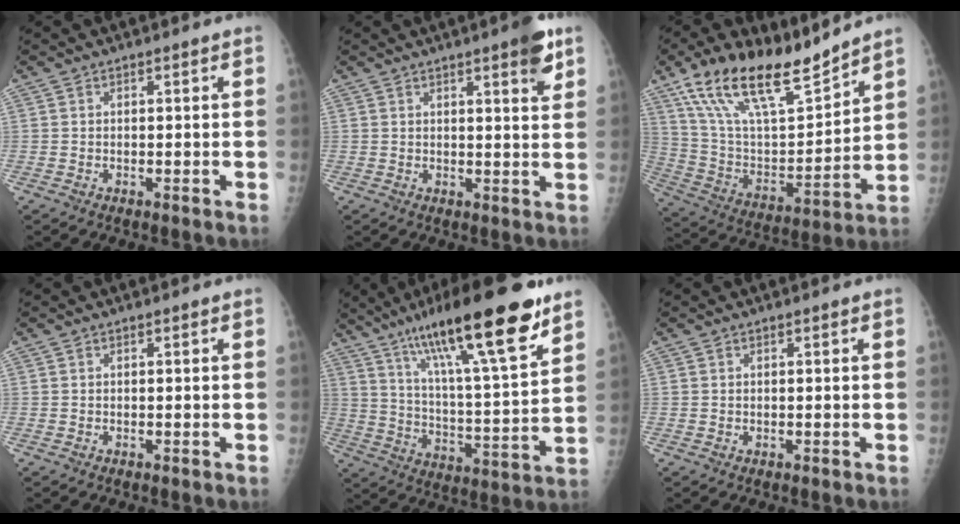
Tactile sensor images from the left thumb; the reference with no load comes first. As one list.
[{"total": 5.4, "force": [3.3, 1.0, 4.2], "torque": [-0.048, -0.015, 0.039]}, {"total": 21.0, "force": [15.8, 6.4, 12.3], "torque": [-0.194, -0.063, 0.294]}, {"total": 0.0}, {"total": 24.5, "force": [15.3, 4.7, 18.6], "torque": [-0.294, -0.046, 0.252]}, {"total": 0.0}]